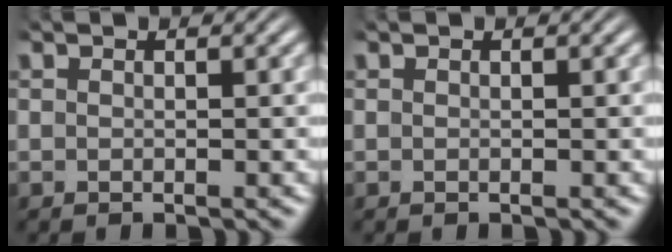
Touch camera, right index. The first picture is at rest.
{"total": 0.0}